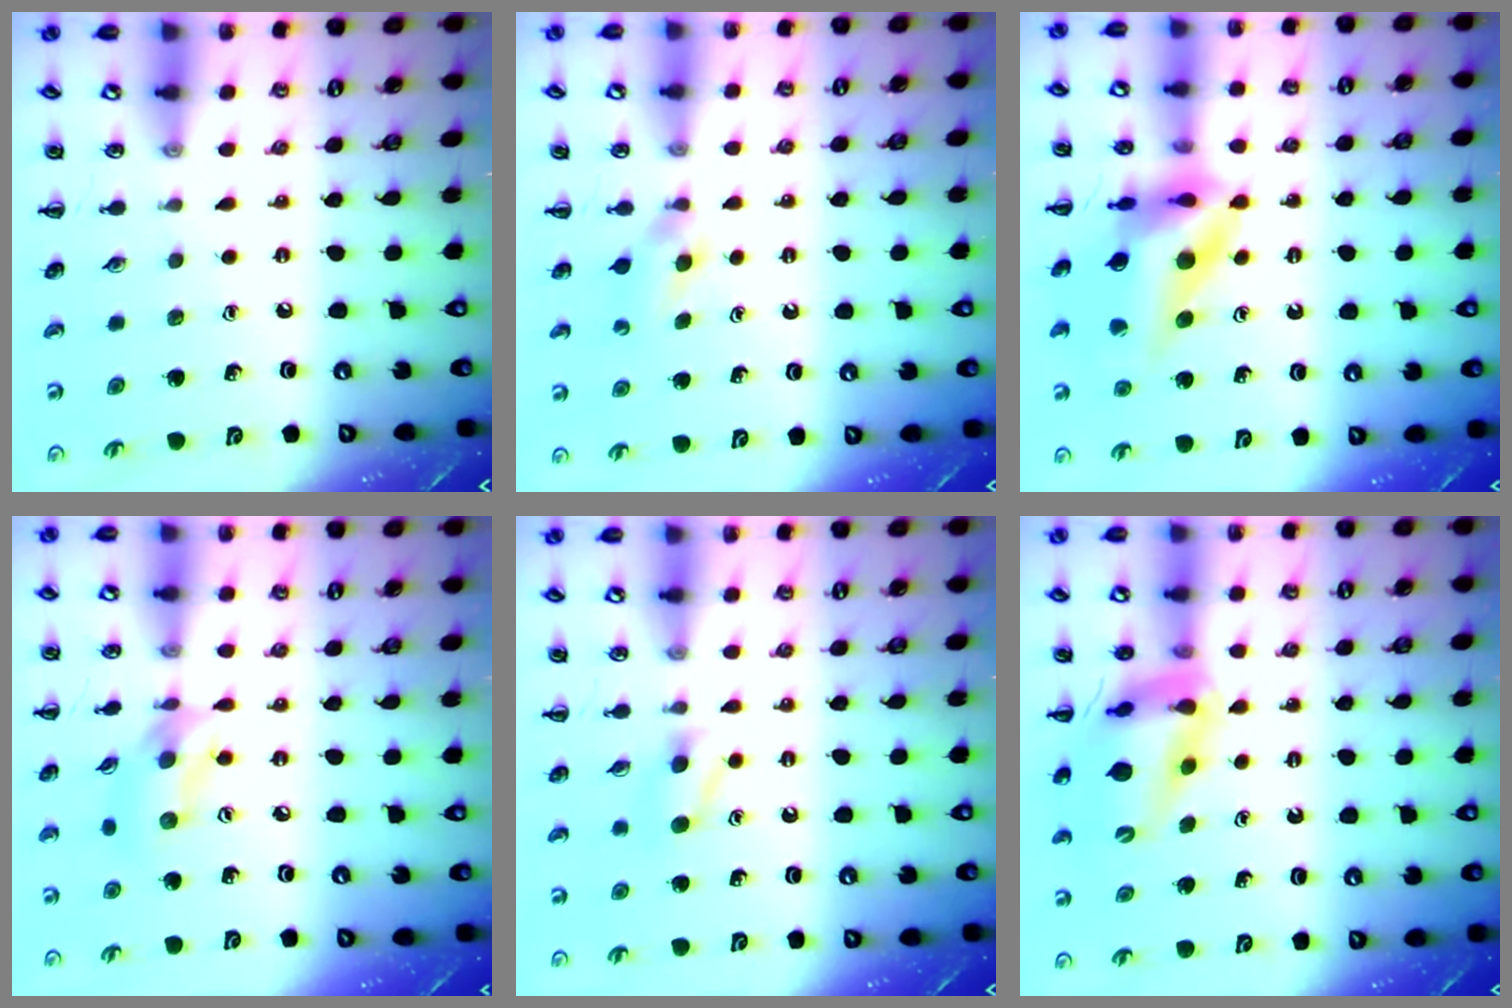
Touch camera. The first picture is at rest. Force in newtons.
{"total": 2.7, "press": 2.5, "slide": 1.0}
{"total": 13.0, "press": 12.6, "slide": 3.1}
{"total": 8.8, "press": 8.7, "slide": 1.4}
{"total": 3.9, "press": 3.7, "slide": 1.3}
{"total": 13.1, "press": 12.6, "slide": 3.8}